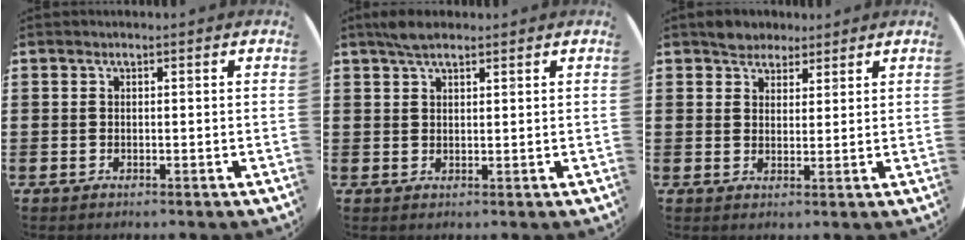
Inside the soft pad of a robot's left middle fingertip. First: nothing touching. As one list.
[{"total": 2.8, "force": [2.2, 0.9, 1.4], "torque": [-0.032, 0.006, 0.040]}, {"total": 3.3, "force": [2.9, 1.6, -0.1], "torque": [0.002, 0.003, 0.054]}]